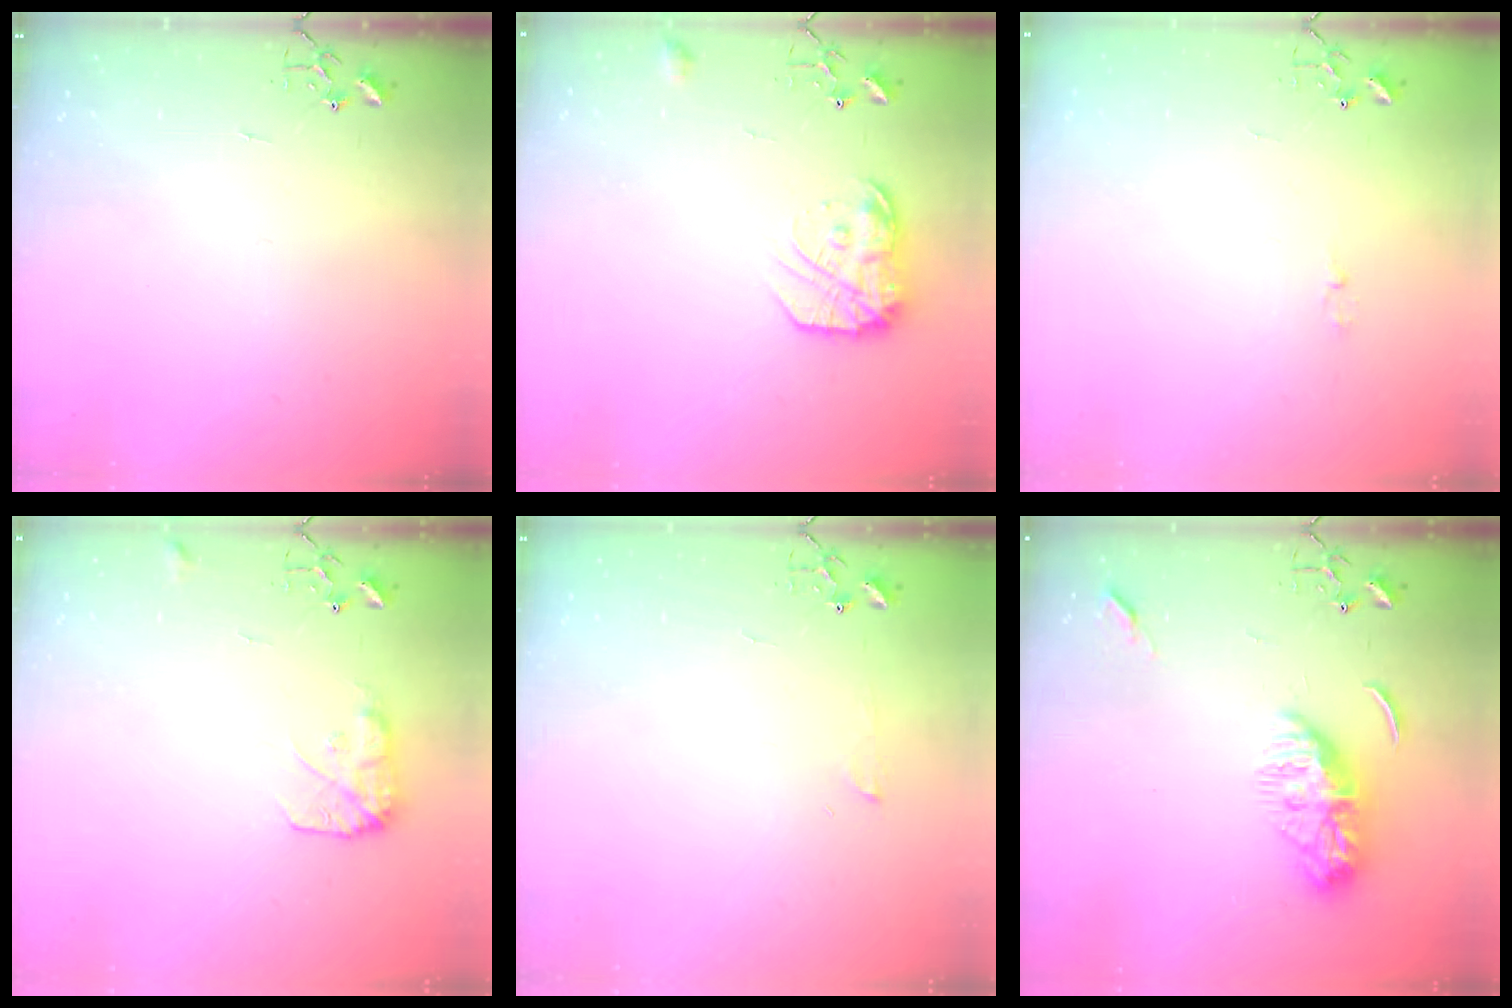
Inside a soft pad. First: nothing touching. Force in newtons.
{"total": 14.3, "press": 14.3, "slide": 0.9}
{"total": 3.4, "press": 3.4, "slide": 0.5}
{"total": 9.2, "press": 9.2, "slide": 0.3}
{"total": 4.2, "press": 4.2, "slide": 0.6}
{"total": 12.5, "press": 12.5, "slide": 1.1}